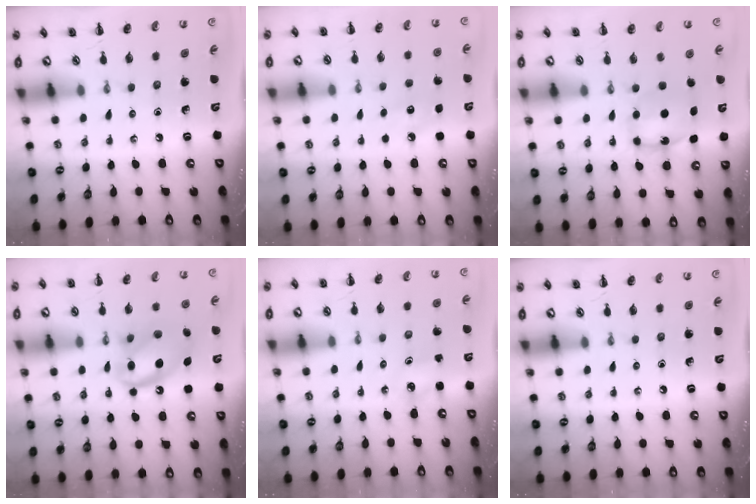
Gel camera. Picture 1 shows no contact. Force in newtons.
{"total": 6.4, "press": 6.2, "slide": 1.6}
{"total": 6.3, "press": 6.2, "slide": 0.8}
{"total": 14.6, "press": 14.5, "slide": 2.0}
{"total": 2.2, "press": 2.2, "slide": 0.3}
{"total": 0.0}